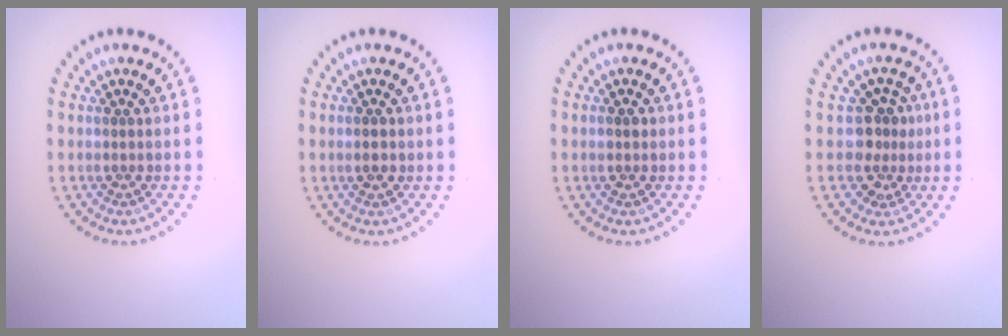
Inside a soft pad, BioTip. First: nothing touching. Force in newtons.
{"total": 1.8, "press": 1.8, "slide": 0.1}
{"total": 1.2, "press": 1.2, "slide": 0.0}
{"total": 2.7, "press": 2.1, "slide": 1.6}